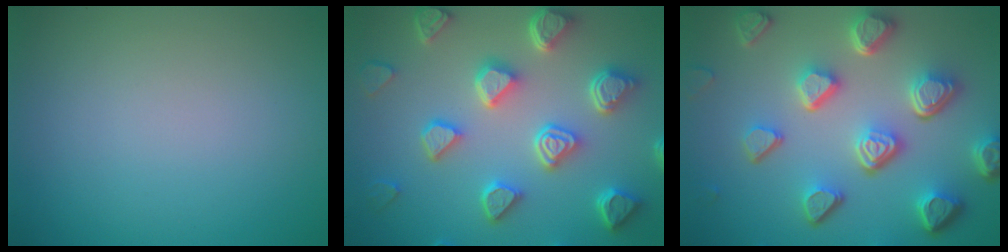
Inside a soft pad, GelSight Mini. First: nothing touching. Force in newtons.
{"total": 7.0, "press": 5.7, "slide": 4.1}
{"total": 7.6, "press": 5.6, "slide": 5.2}